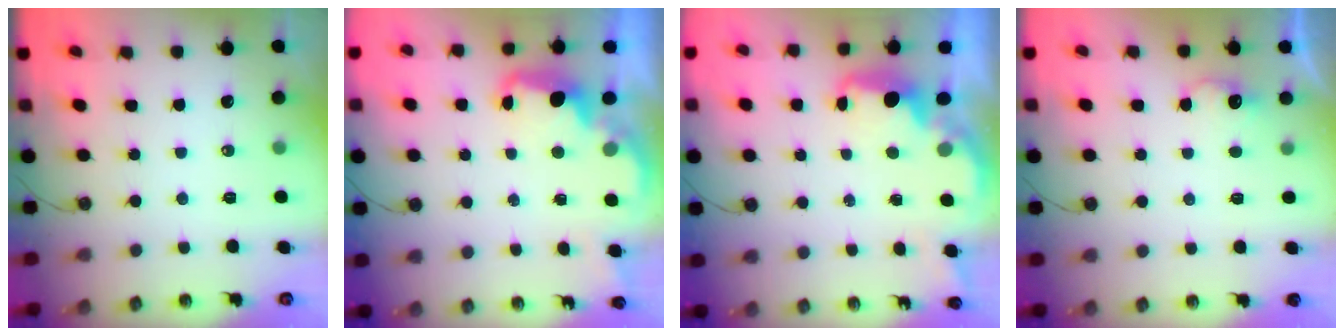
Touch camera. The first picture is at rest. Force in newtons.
{"total": 2.6, "press": 2.5, "slide": 0.7}
{"total": 2.7, "press": 2.6, "slide": 0.5}
{"total": 5.9, "press": 5.8, "slide": 0.8}